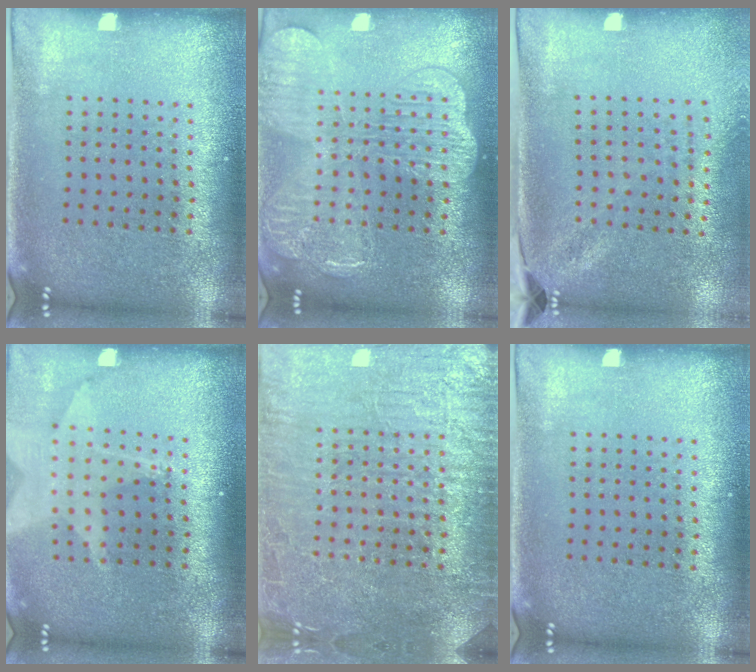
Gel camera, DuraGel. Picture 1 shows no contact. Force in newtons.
{"total": 3.9, "press": 3.8, "slide": 0.6}
{"total": 1.8, "press": 1.4, "slide": 1.2}
{"total": 1.8, "press": 1.5, "slide": 1.0}
{"total": 5.1, "press": 5.0, "slide": 0.8}
{"total": 0.0}